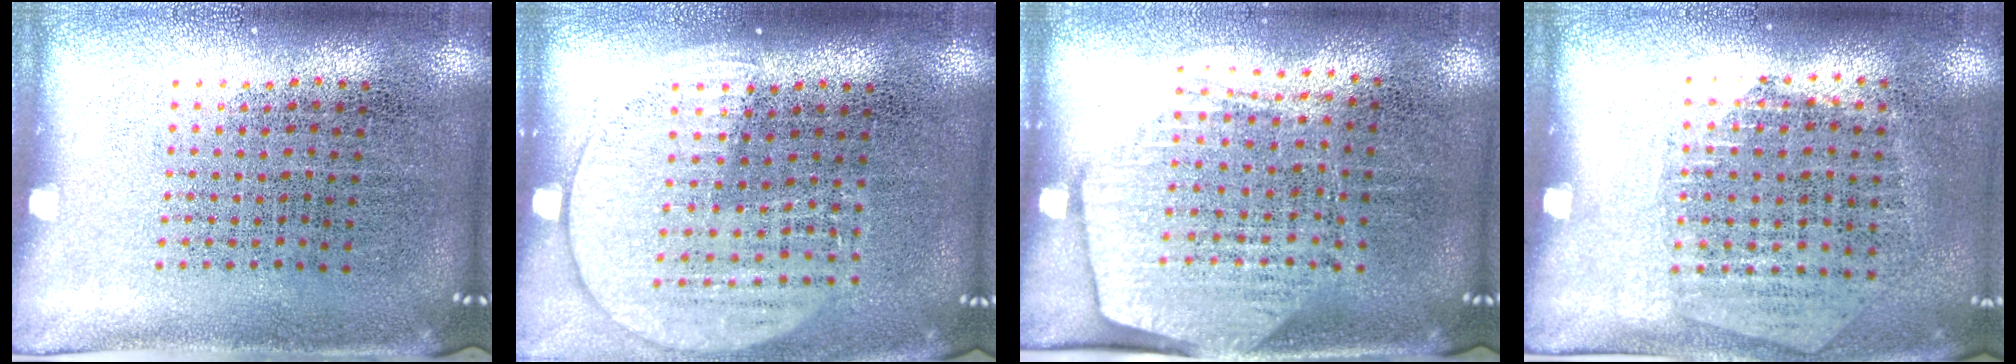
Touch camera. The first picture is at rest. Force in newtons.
{"total": 1.4, "press": 1.3, "slide": 0.5}
{"total": 1.7, "press": 1.5, "slide": 0.7}
{"total": 1.3, "press": 1.2, "slide": 0.5}